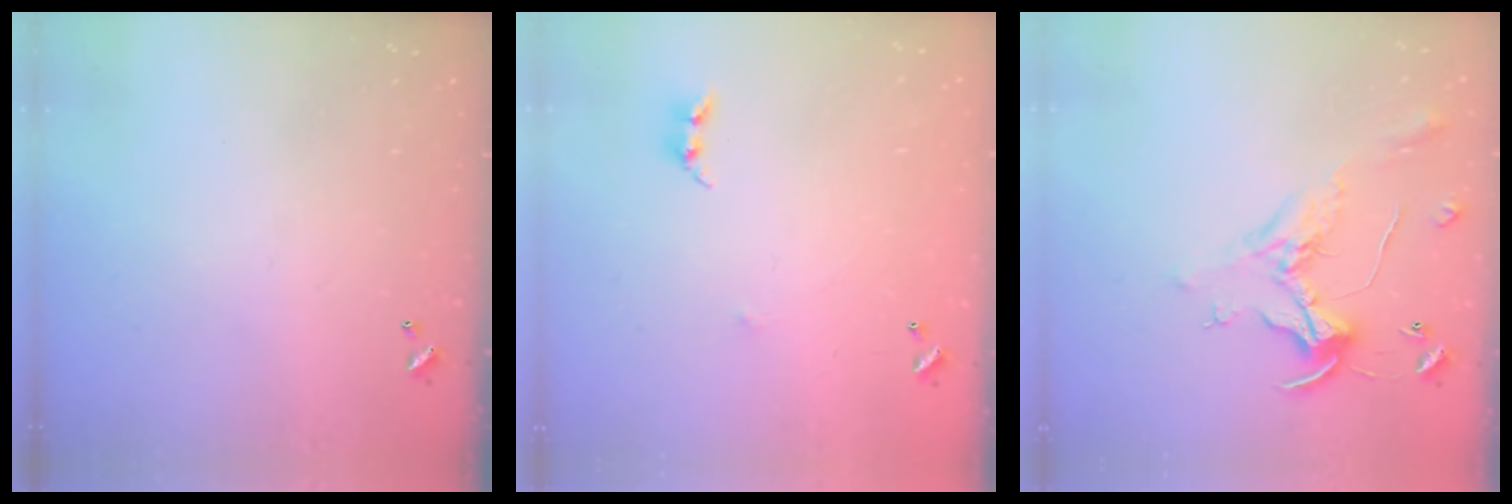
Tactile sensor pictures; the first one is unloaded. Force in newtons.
{"total": 4.4, "press": 4.4, "slide": 0.3}
{"total": 0.8, "press": 0.5, "slide": 0.6}